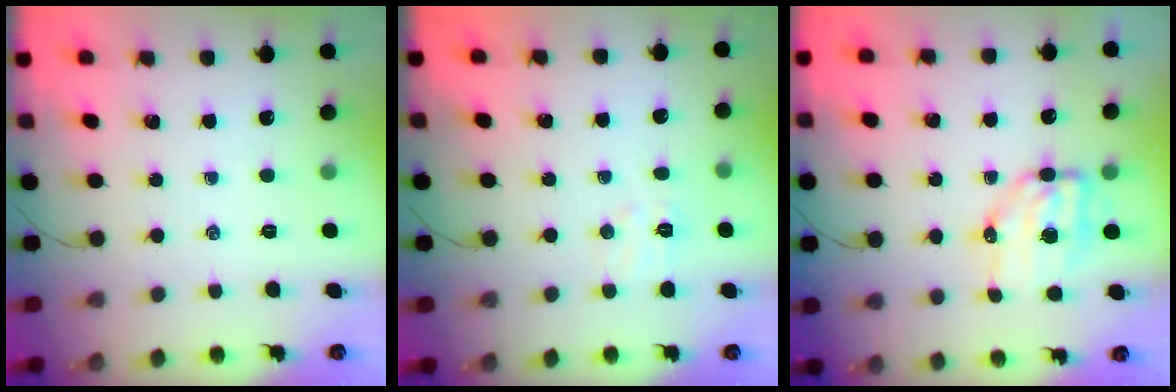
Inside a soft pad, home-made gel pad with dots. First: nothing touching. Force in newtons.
{"total": 4.8, "press": 4.6, "slide": 1.1}
{"total": 6.8, "press": 6.6, "slide": 1.4}